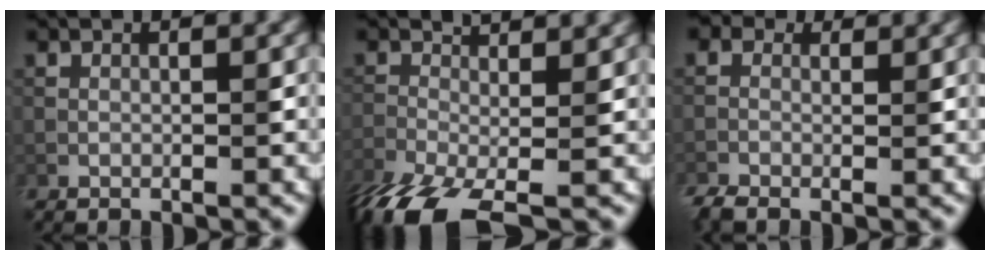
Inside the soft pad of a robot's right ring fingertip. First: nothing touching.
{"total": 10.5, "force": [-4.9, 3.7, 8.5], "torque": [-0.168, -0.021, -0.087]}
{"total": 3.5, "force": [-0.6, 2.6, 2.3], "torque": [-0.046, 0.000, -0.008]}